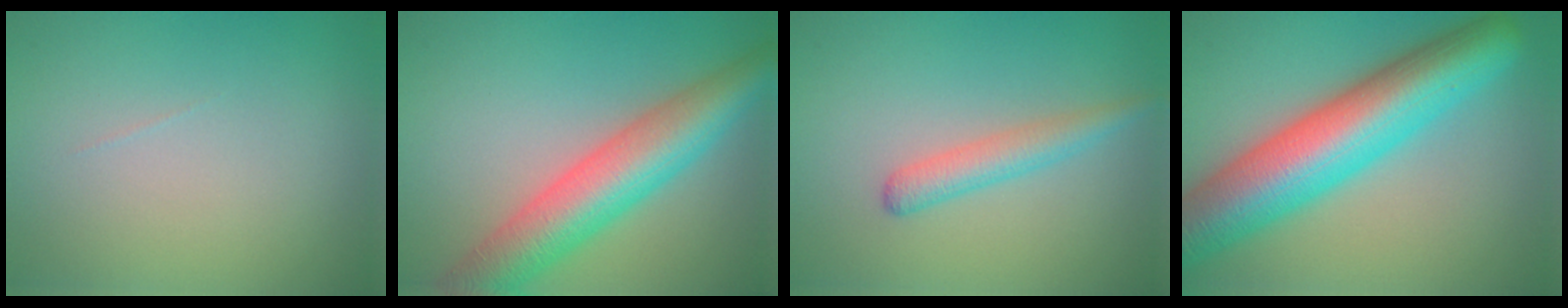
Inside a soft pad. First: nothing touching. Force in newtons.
{"total": 8.0, "press": 8.0, "slide": 0.3}
{"total": 2.4, "press": 2.3, "slide": 0.1}
{"total": 12.1, "press": 12.1, "slide": 0.3}